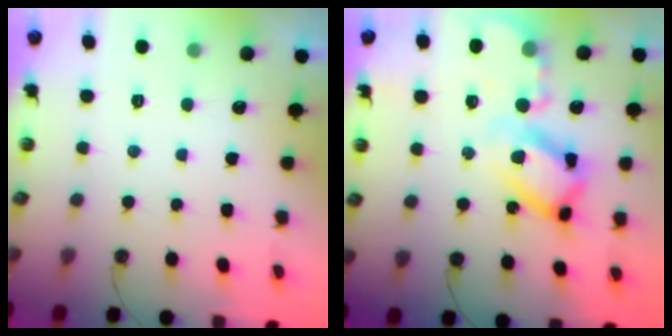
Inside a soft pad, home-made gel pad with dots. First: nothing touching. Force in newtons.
{"total": 16.4, "press": 16.3, "slide": 1.6}